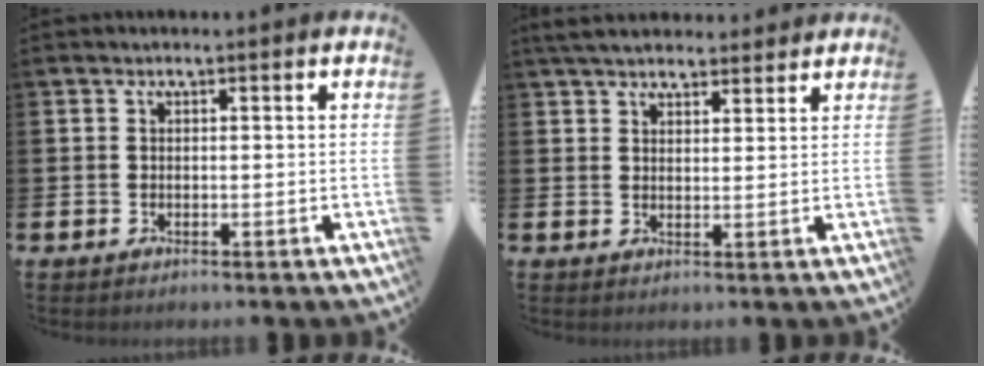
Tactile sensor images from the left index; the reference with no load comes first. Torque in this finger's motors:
{"motor_torque": [0.86, -1.15, -0.02, 0.02]}